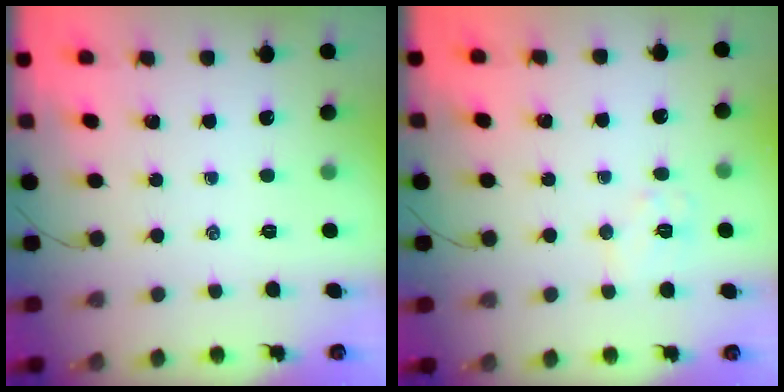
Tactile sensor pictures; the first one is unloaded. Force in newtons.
{"total": 6.8, "press": 6.7, "slide": 1.0}